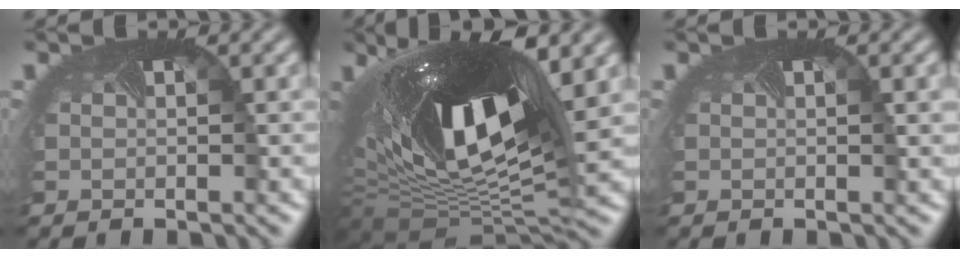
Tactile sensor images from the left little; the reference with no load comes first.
{"total": 15.7, "force": [3.3, 7.6, 13.3], "torque": [-0.259, -0.006, 0.051]}
{"total": 0.9, "force": [0.2, -0.2, 0.8], "torque": [-0.012, 0.003, 0.001]}